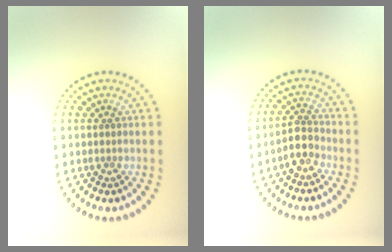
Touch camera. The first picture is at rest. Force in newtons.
{"total": 2.5, "press": 2.2, "slide": 1.1}